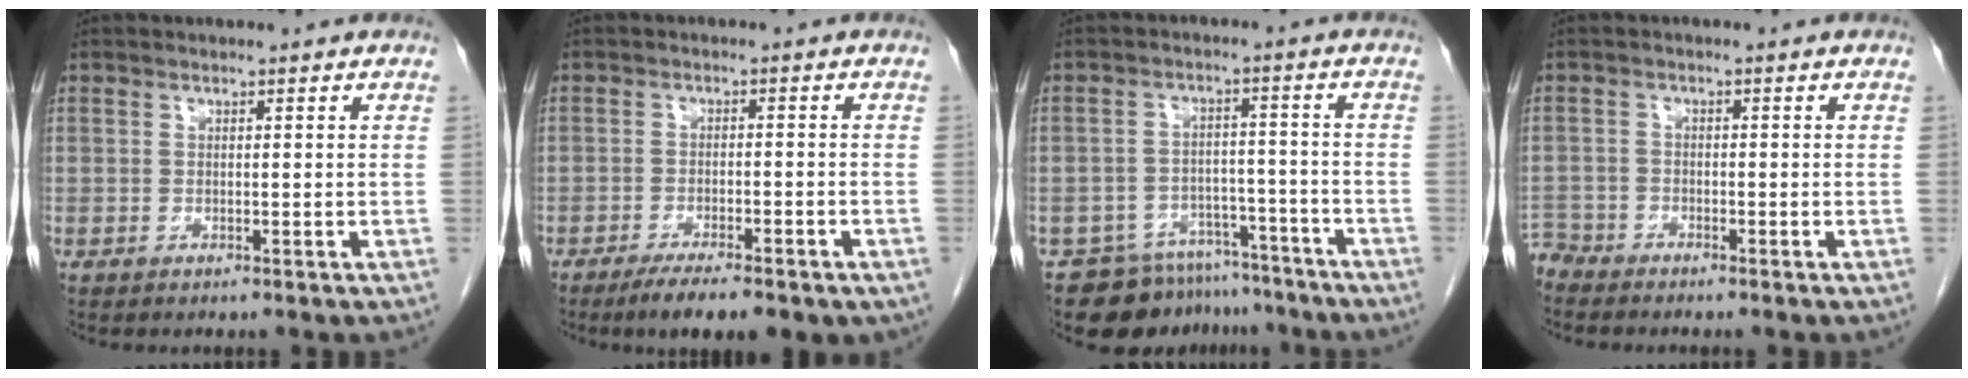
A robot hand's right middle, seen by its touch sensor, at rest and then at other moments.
{"total": 9.1, "force": [-6.3, 2.4, 6.1], "torque": [-0.080, -0.013, -0.089]}
{"total": 10.9, "force": [-9.4, 5.4, 1.7], "torque": [-0.015, 0.016, -0.129]}
{"total": 3.0, "force": [-2.9, 0.4, -0.4], "torque": [0.009, -0.010, -0.059]}